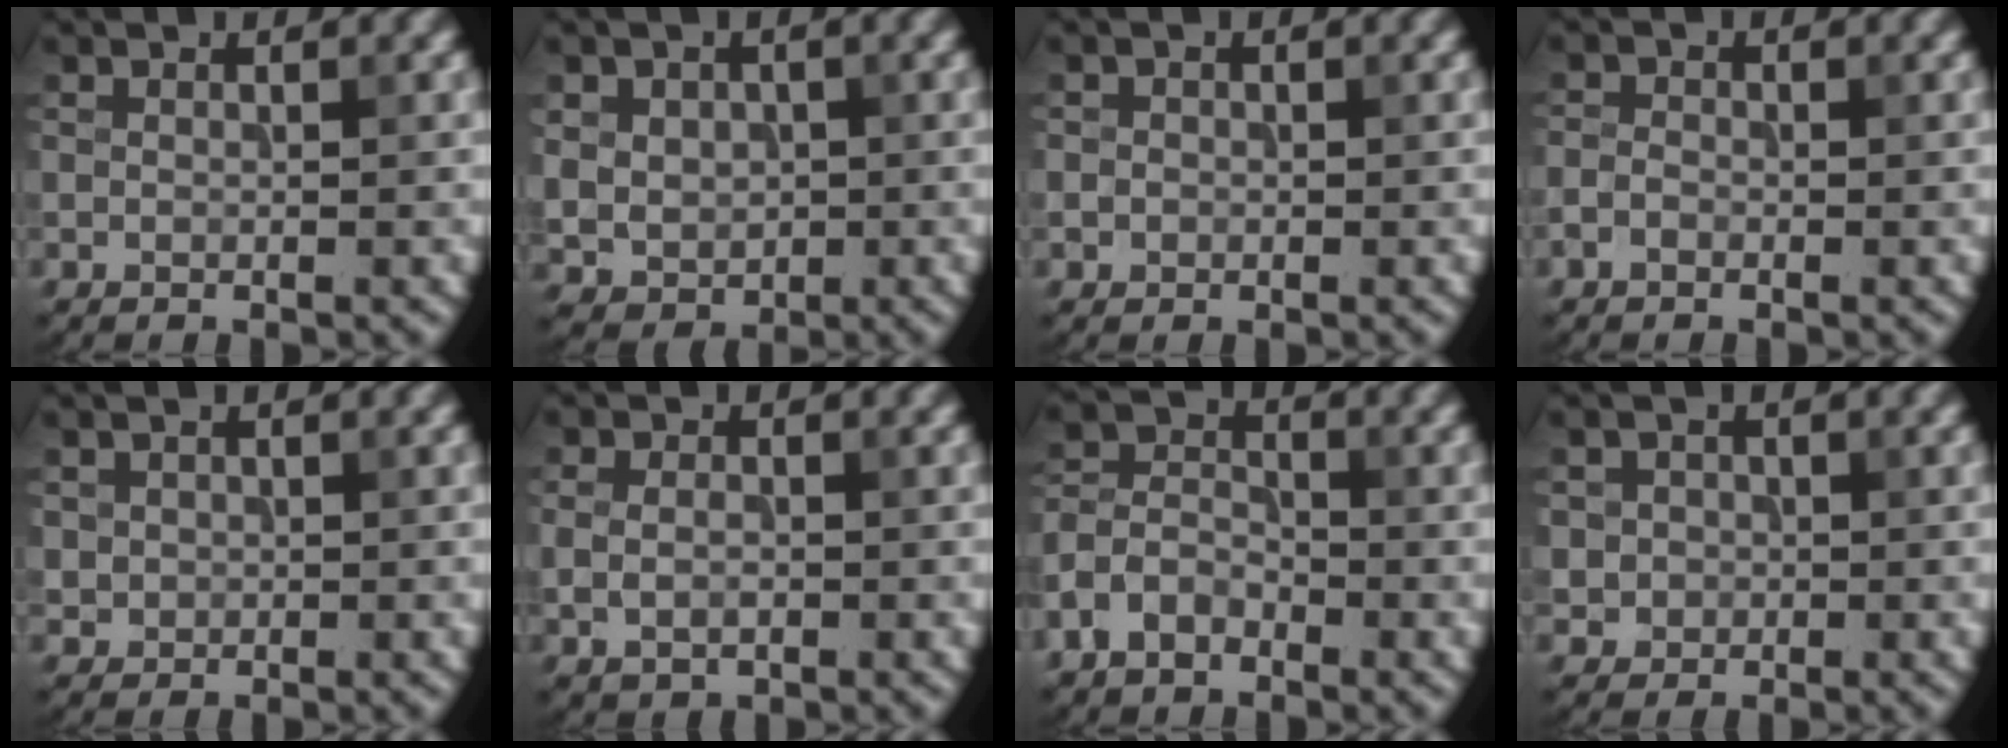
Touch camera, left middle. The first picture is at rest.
{"total": 3.6, "force": [0.4, 3.2, 1.7], "torque": [-0.042, -0.004, 0.012]}
{"total": 0.8, "force": [-0.1, 0.8, 0.1], "torque": [0.008, -0.005, -0.003]}
{"total": 1.1, "force": [-0.7, 0.7, 0.5], "torque": [-0.009, 0.001, -0.017]}
{"total": 1.2, "force": [0.0, 1.2, 0.1], "torque": [0.008, -0.006, 0.003]}
{"total": 2.3, "force": [-0.1, 1.7, 1.5], "torque": [-0.033, -0.003, 0.002]}
{"total": 3.9, "force": [-2.4, 2.5, 1.8], "torque": [-0.039, 0.004, -0.057]}
{"total": 2.1, "force": [-0.1, 2.0, 0.4], "torque": [0.010, -0.001, -0.001]}